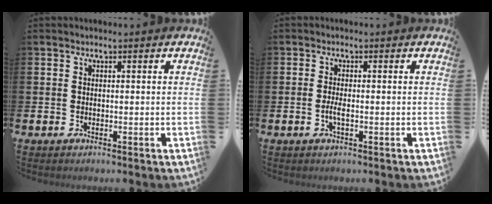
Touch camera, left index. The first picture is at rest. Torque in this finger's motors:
{"motor_torque": [0.45, 0.14, 0.05, 0.07]}